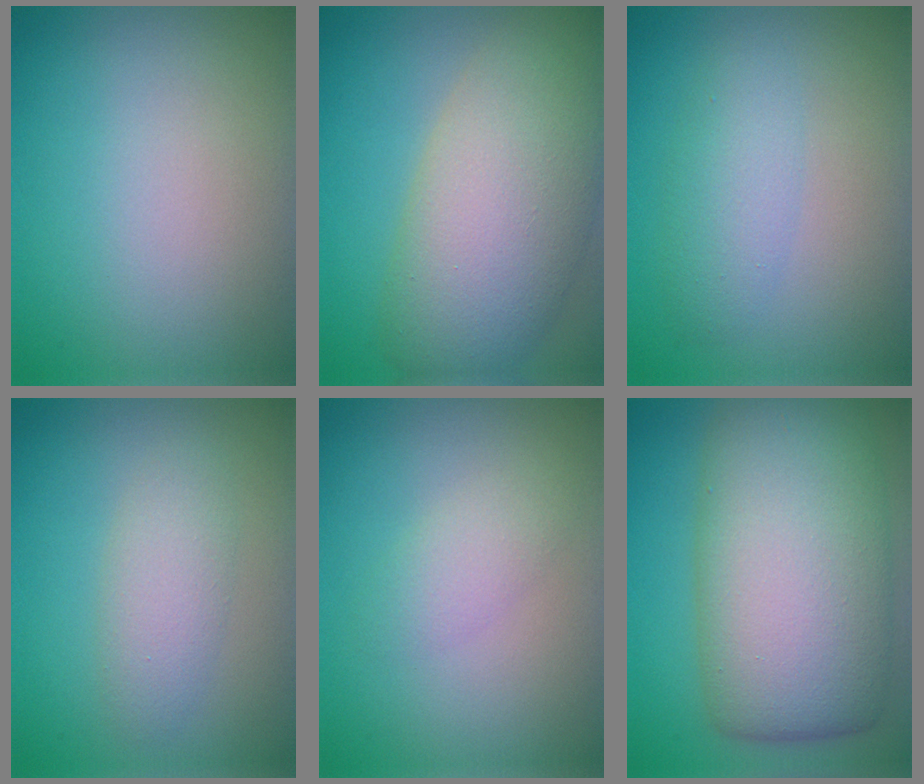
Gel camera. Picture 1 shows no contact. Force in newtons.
{"total": 10.1, "press": 10.0, "slide": 0.6}
{"total": 2.7, "press": 2.7, "slide": 0.0}
{"total": 2.6, "press": 2.6, "slide": 0.1}
{"total": 1.9, "press": 1.9, "slide": 0.1}
{"total": 13.2, "press": 13.2, "slide": 0.4}